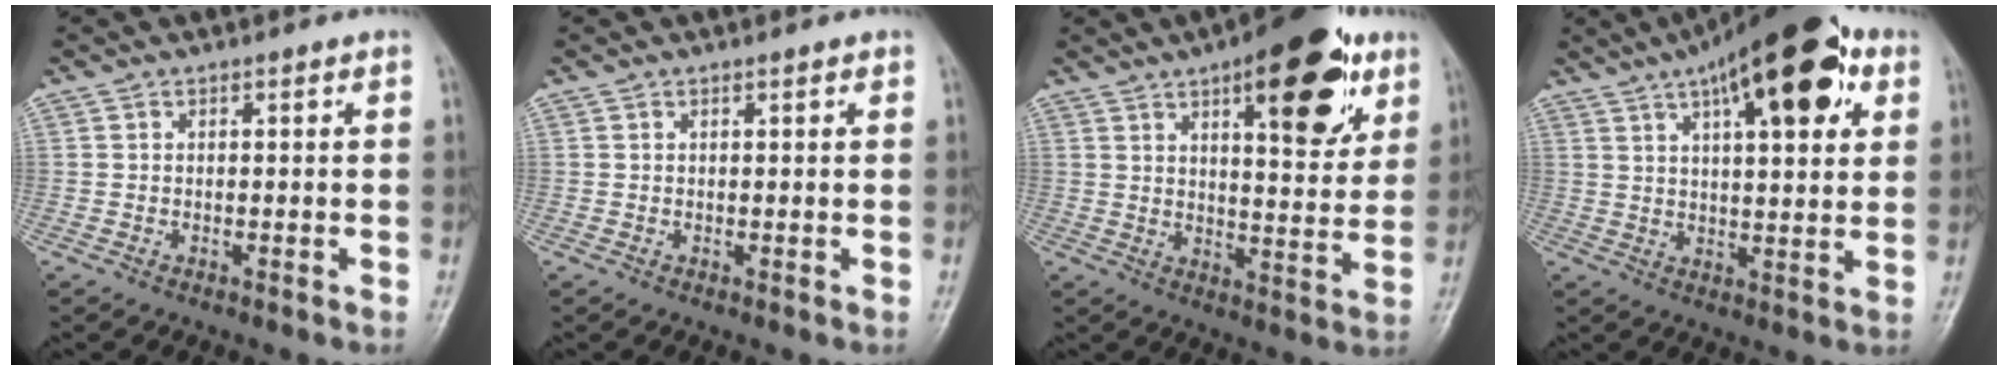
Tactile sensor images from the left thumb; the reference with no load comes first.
{"total": 0.6, "force": [0.4, 0.1, 0.5], "torque": [-0.007, 0.000, 0.004]}
{"total": 18.1, "force": [9.1, 6.7, 14.1], "torque": [-0.154, -0.031, 0.126]}
{"total": 19.8, "force": [9.5, 7.1, 15.9], "torque": [-0.218, -0.003, 0.141]}